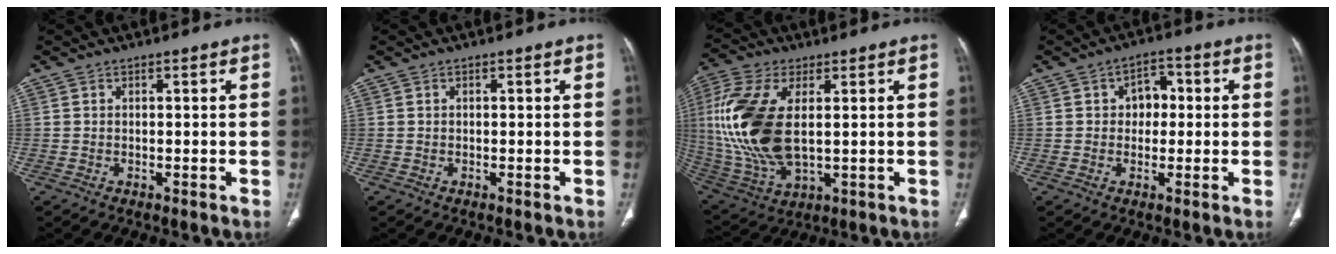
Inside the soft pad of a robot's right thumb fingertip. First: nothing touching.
{"total": 0.0}
{"total": 19.4, "force": [2.1, 10.0, 16.5], "torque": [-0.376, -0.012, 0.048]}
{"total": 5.1, "force": [0.4, 3.9, 3.4], "torque": [-0.024, 0.014, 0.000]}